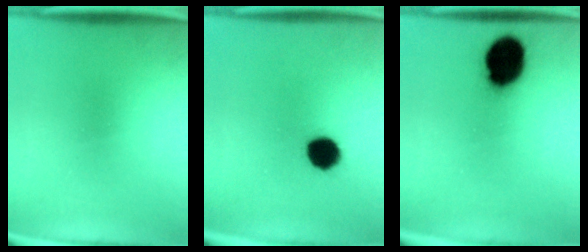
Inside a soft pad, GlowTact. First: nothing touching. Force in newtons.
{"total": 7.2}
{"total": 14.8}